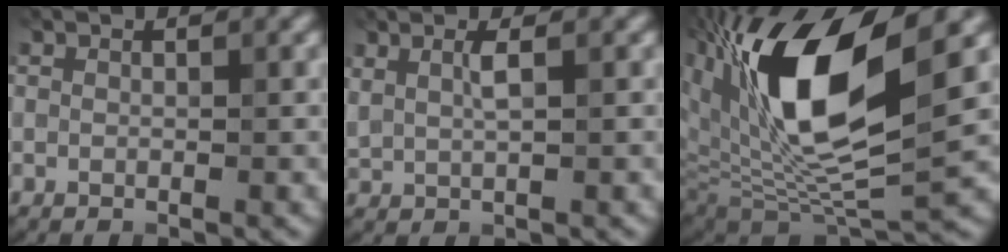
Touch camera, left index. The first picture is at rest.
{"total": 1.6, "force": [0.7, 0.2, 1.4], "torque": [-0.032, -0.001, 0.016]}
{"total": 14.4, "force": [4.1, 5.4, 12.8], "torque": [-0.233, 0.001, 0.067]}